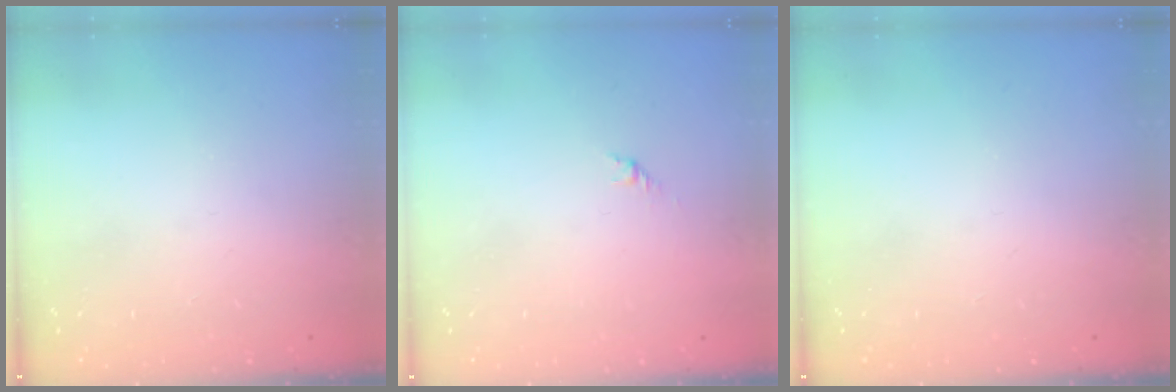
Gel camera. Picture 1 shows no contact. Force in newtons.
{"total": 1.7, "press": 1.6, "slide": 0.7}
{"total": 0.0}